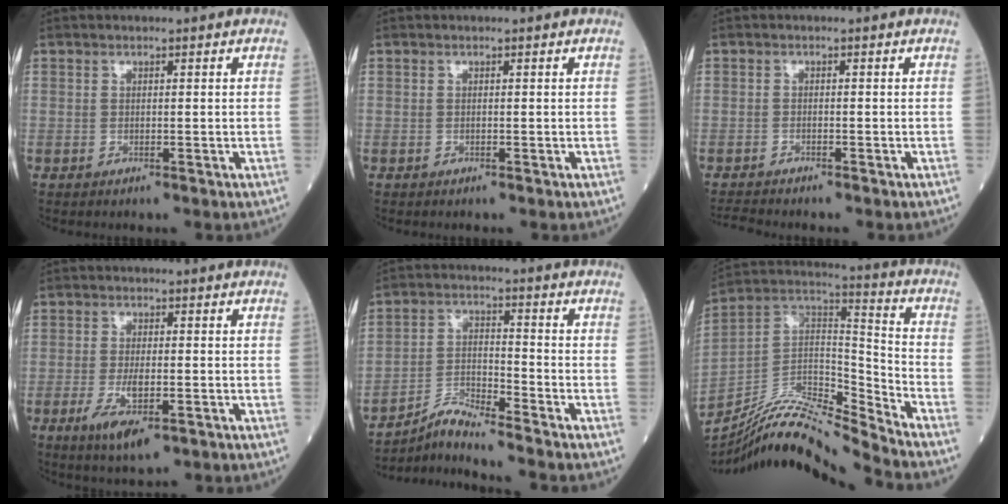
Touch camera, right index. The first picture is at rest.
{"total": 0.0}
{"total": 1.7, "force": [-1.7, 0.0, 0.0], "torque": [0.000, -0.009, -0.032]}
{"total": 5.8, "force": [-2.5, 1.5, 5.1], "torque": [-0.099, -0.012, -0.035]}
{"total": 5.9, "force": [-5.6, -1.5, 1.0], "torque": [-0.032, -0.010, -0.105]}
{"total": 16.1, "force": [-15.1, -0.5, 5.5], "torque": [-0.095, 0.046, -0.278]}